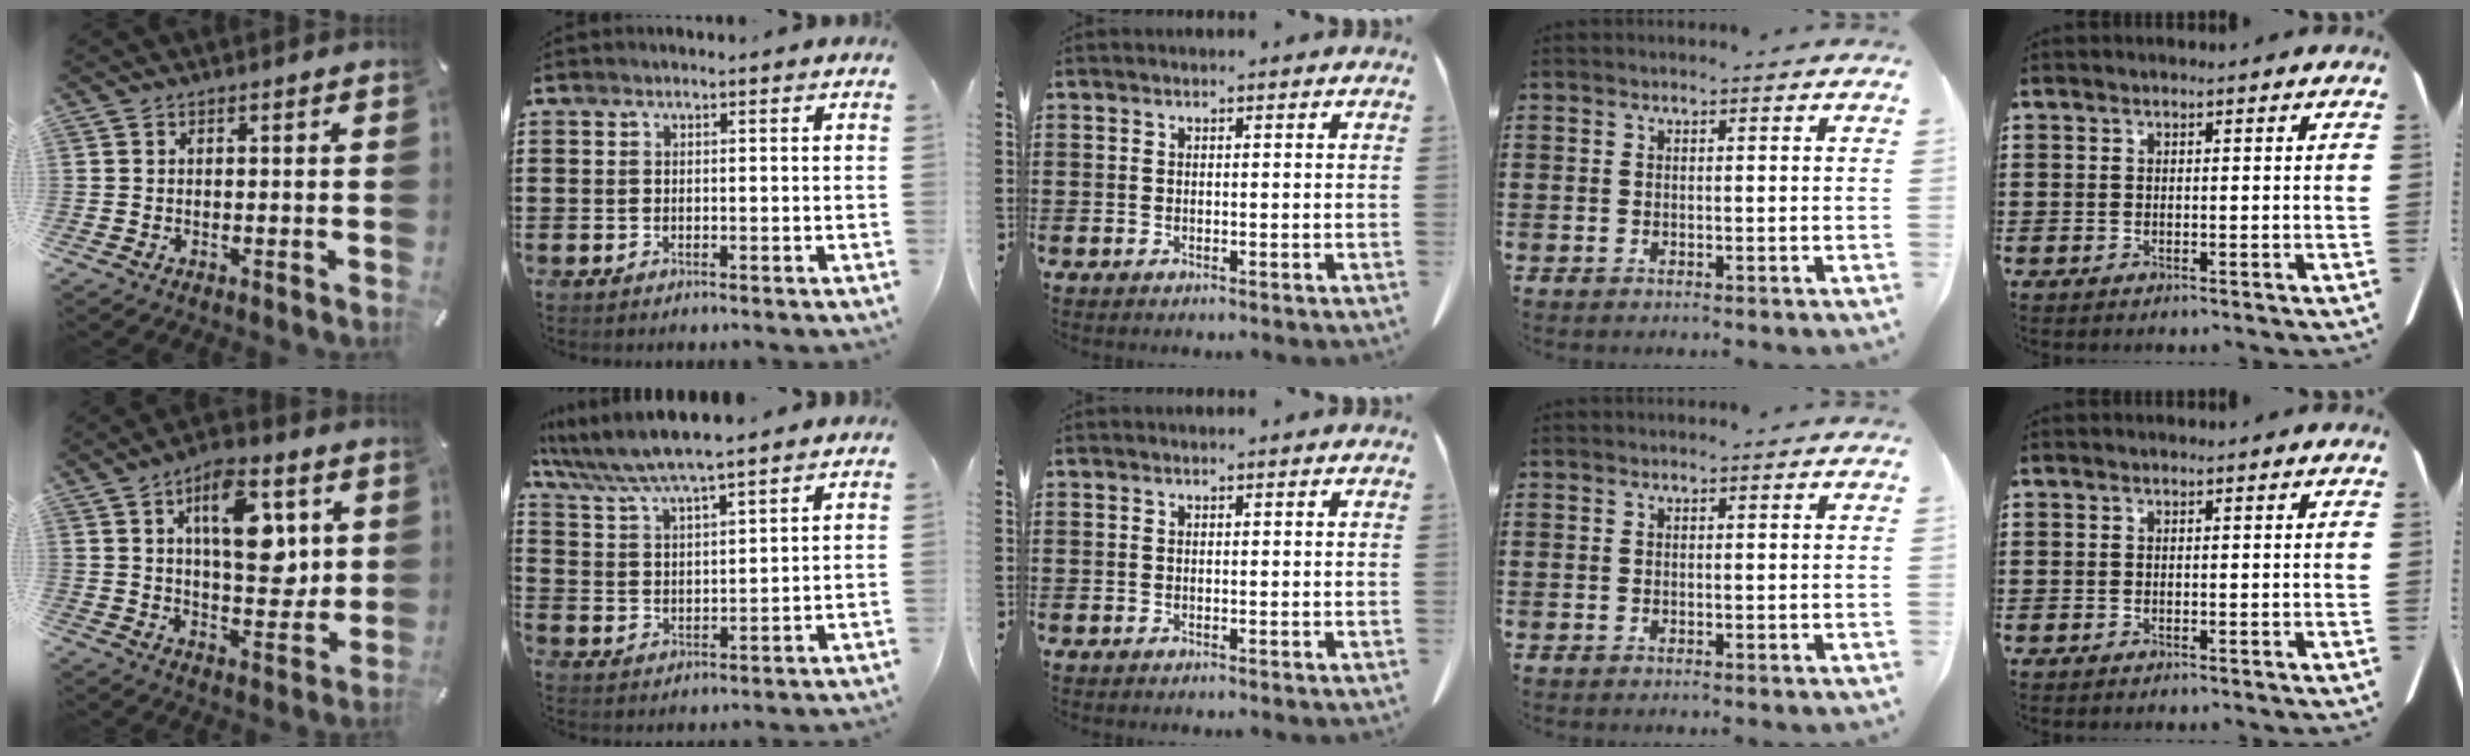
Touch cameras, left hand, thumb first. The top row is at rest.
{"thumb": {"total": 15.7, "force": [5.1, 8.2, 12.4], "torque": [-0.166, -0.012, 0.085]}, "index": {"total": 5.9, "force": [5.4, 0.2, 2.5], "torque": [-0.071, -0.029, 0.091]}}